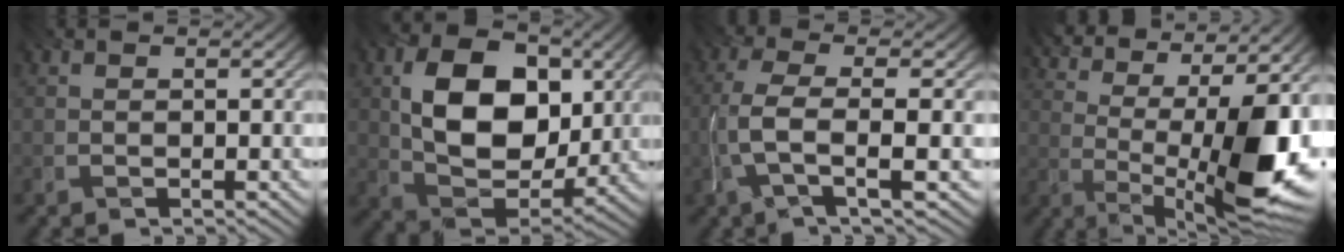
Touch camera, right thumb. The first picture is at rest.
{"total": 12.4, "force": [1.2, 8.3, 9.1], "torque": [-0.163, -0.007, 0.014]}
{"total": 5.2, "force": [-2.3, 0.7, 4.6], "torque": [-0.095, 0.003, -0.057]}
{"total": 15.9, "force": [2.5, 6.3, 14.4], "torque": [-0.206, 0.027, 0.050]}